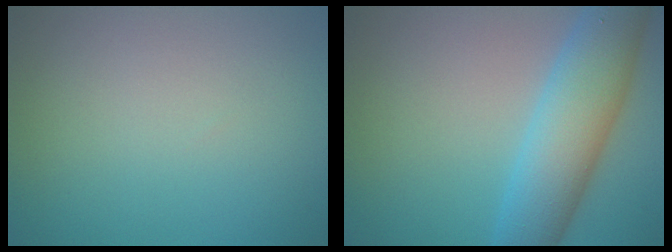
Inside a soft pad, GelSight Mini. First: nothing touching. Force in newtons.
{"total": 7.4, "press": 7.4, "slide": 0.1}